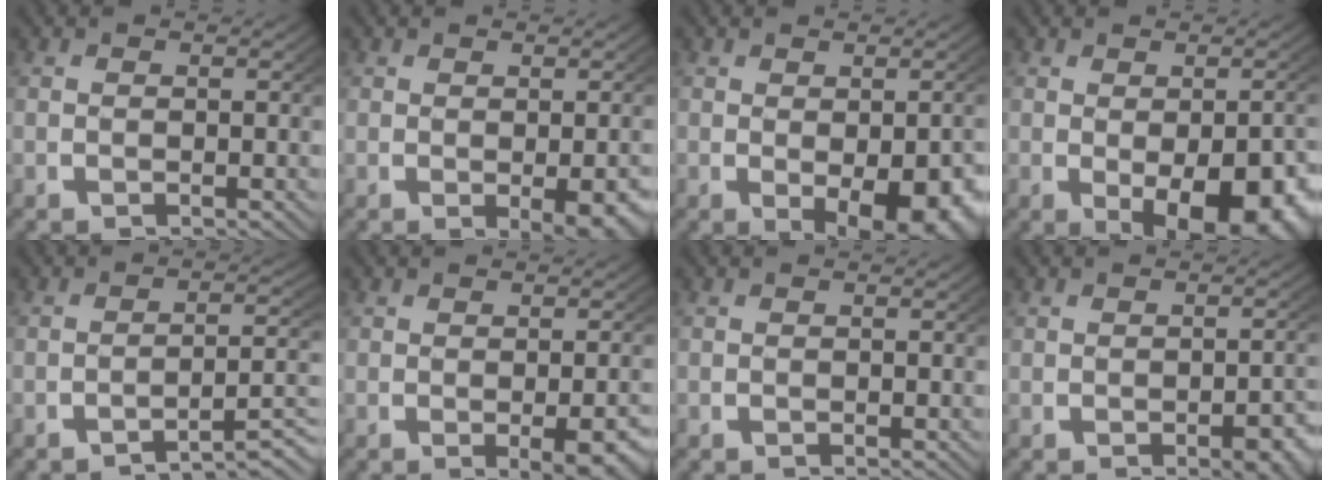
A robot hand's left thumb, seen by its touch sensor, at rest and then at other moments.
{"total": 3.4, "force": [-0.5, 1.4, 3.1], "torque": [-0.043, -0.020, 0.006]}
{"total": 6.9, "force": [-1.5, 3.8, 5.5], "torque": [-0.092, -0.039, 0.003]}
{"total": 9.4, "force": [-2.4, 5.3, 7.3], "torque": [-0.120, -0.044, -0.007]}
{"total": 5.5, "force": [-3.8, 1.6, 3.6], "torque": [-0.048, -0.005, -0.051]}
{"total": 3.7, "force": [-0.9, 1.4, 3.3], "torque": [-0.046, -0.015, -0.003]}
{"total": 0.0}
{"total": 2.9, "force": [-1.0, 1.5, 2.2], "torque": [-0.031, -0.011, -0.009]}